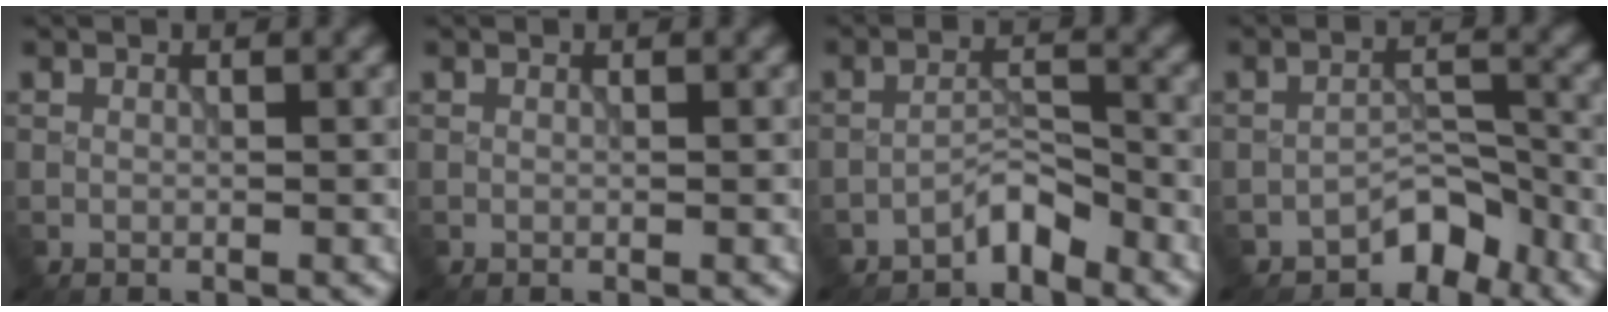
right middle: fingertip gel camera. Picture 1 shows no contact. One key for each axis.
{"total": 0.0}
{"total": 2.6, "fx": -2.3, "fy": 0.6, "fz": 1.1, "tx": -0.014, "ty": 0.015, "tz": -0.043}
{"total": 3.6, "fx": -2.8, "fy": 1.7, "fz": 1.3, "tx": -0.006, "ty": 0.012, "tz": -0.047}